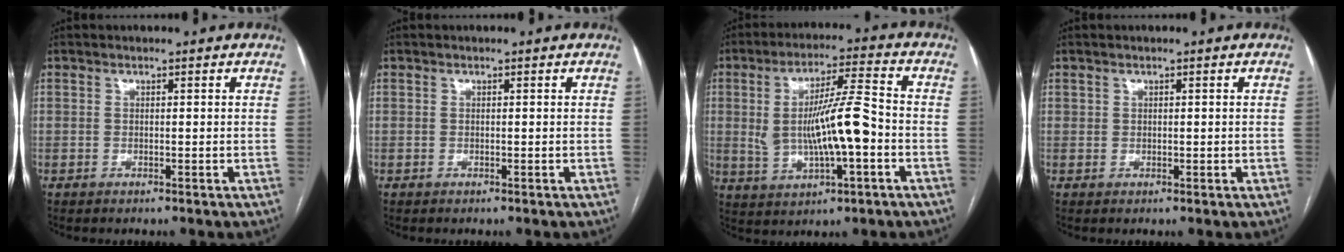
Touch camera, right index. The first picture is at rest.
{"total": 0.0}
{"total": 11.5, "force": [-0.8, 2.0, 11.3], "torque": [-0.212, 0.016, -0.009]}
{"total": 0.8, "force": [0.4, 0.6, 0.2], "torque": [0.001, 0.004, 0.009]}